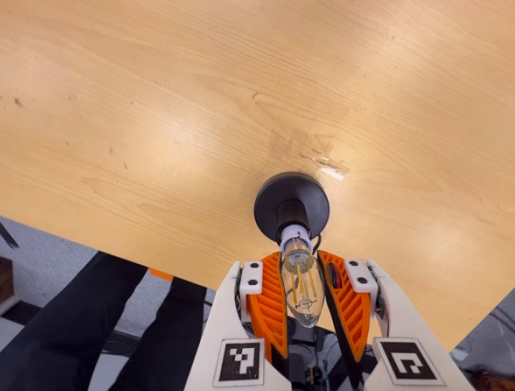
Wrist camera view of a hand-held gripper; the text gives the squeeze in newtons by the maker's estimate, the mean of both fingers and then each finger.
{"total": 13.6, "left": 13.6, "right": 13.7}